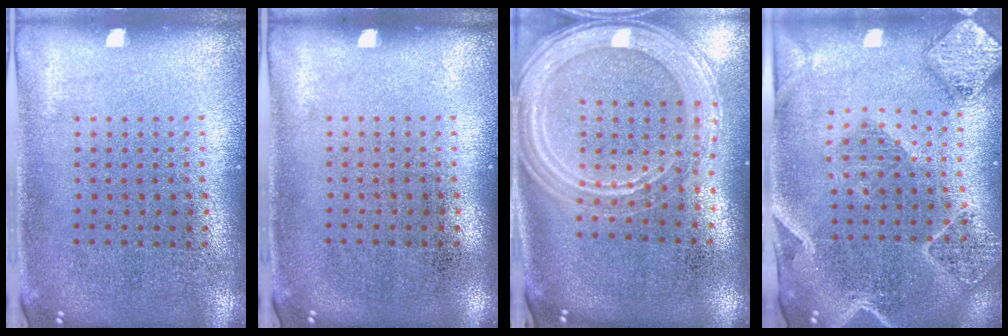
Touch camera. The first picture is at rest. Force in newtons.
{"total": 0.0}
{"total": 2.3, "press": 2.0, "slide": 1.1}
{"total": 2.4, "press": 2.2, "slide": 0.8}